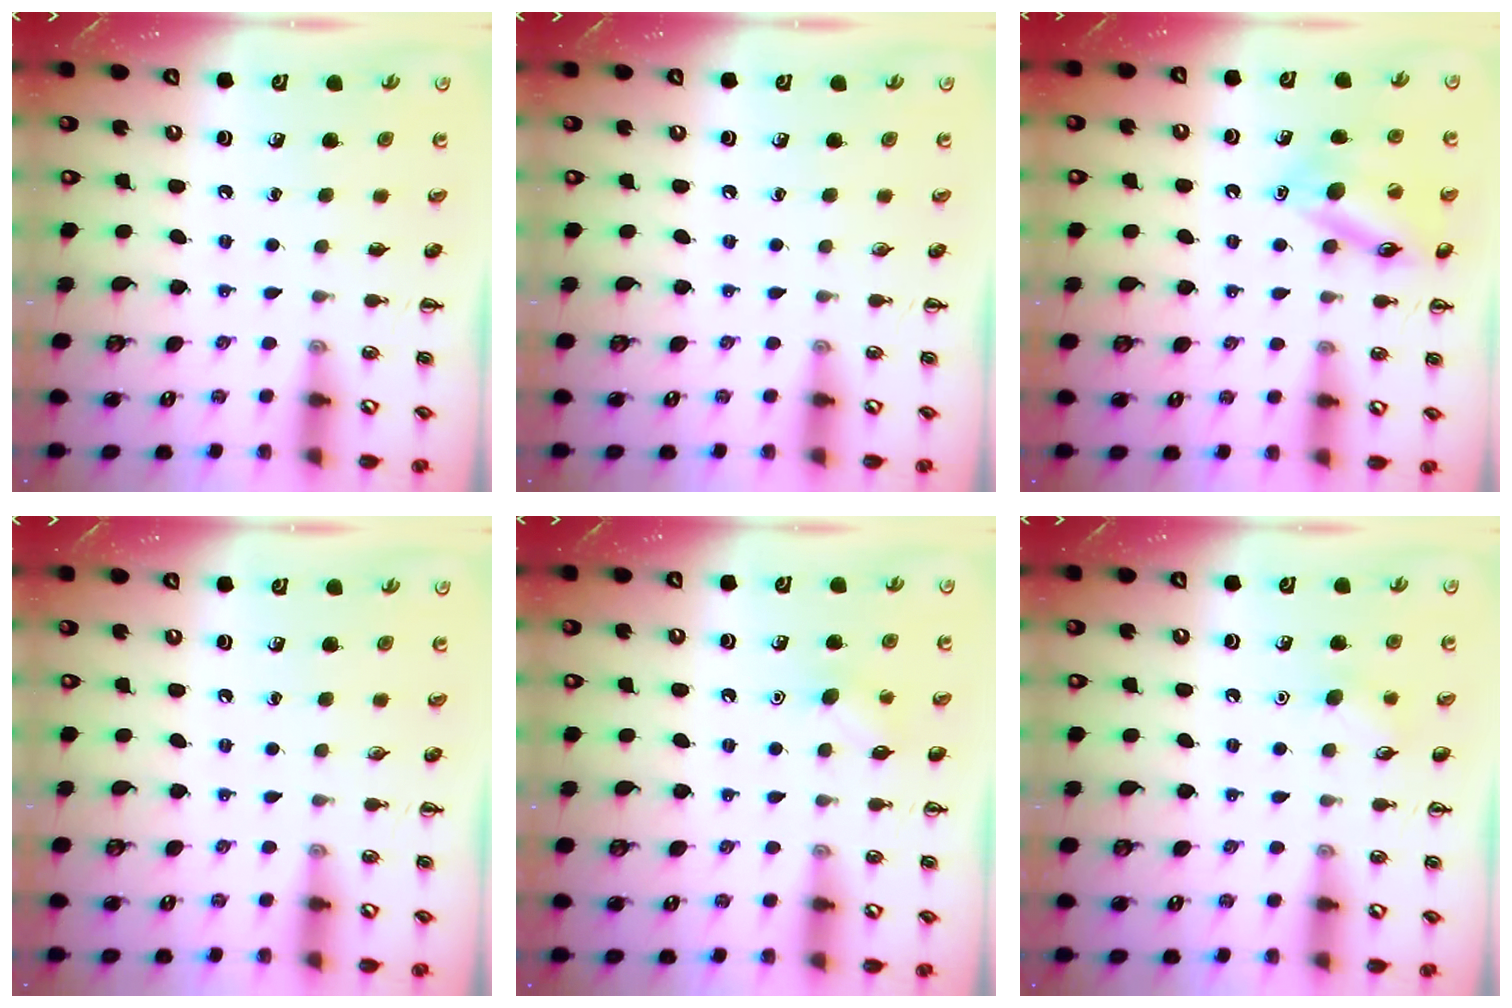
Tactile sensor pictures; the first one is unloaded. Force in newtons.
{"total": 0.0}
{"total": 14.2, "press": 14.2, "slide": 1.4}
{"total": 0.0}
{"total": 5.7, "press": 5.5, "slide": 1.4}
{"total": 5.1, "press": 4.9, "slide": 1.3}